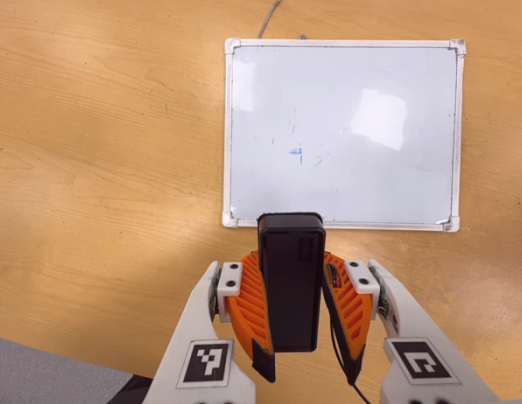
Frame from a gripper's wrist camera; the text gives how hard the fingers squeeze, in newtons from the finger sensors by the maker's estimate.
{"total": 7.7, "left": 6.5, "right": 8.9}